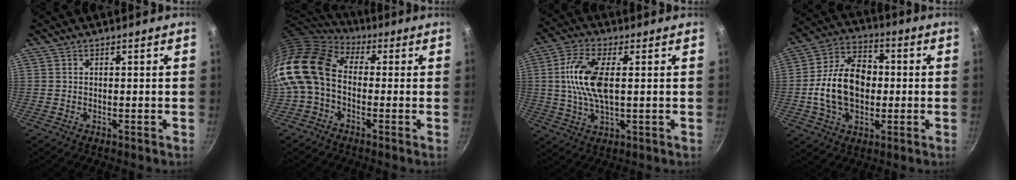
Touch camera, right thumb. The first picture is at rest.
{"total": 14.5, "force": [-1.3, 10.3, 10.1], "torque": [-0.188, 0.033, -0.044]}
{"total": 10.9, "force": [1.2, 4.8, 9.7], "torque": [-0.198, 0.007, 0.016]}
{"total": 15.9, "force": [-0.8, 10.9, 11.5], "torque": [-0.173, 0.029, -0.025]}